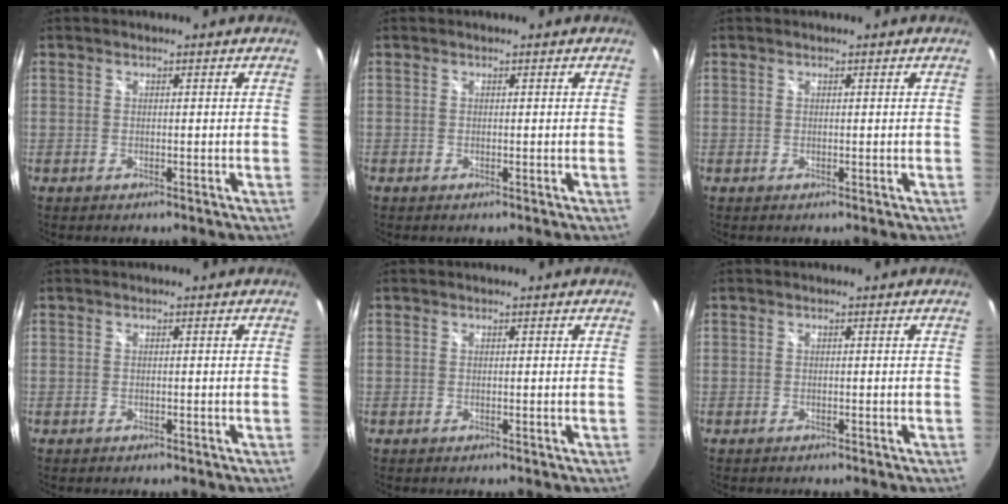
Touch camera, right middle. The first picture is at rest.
{"total": 0.0}
{"total": 0.0}
{"total": 0.8, "force": [-0.6, 0.5, 0.2], "torque": [-0.007, -0.002, -0.008]}
{"total": 0.0}
{"total": 0.5, "force": [-0.5, 0.1, 0.1], "torque": [-0.003, -0.003, -0.010]}